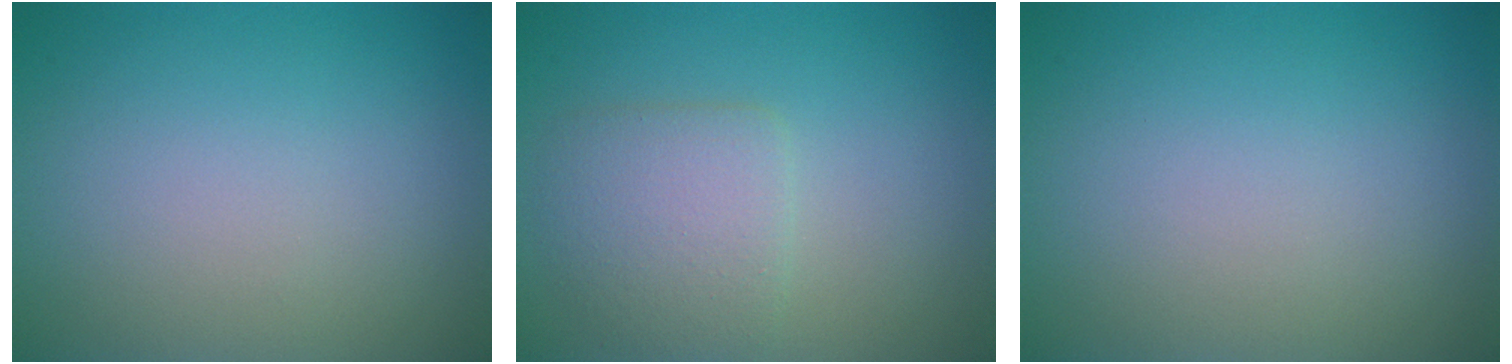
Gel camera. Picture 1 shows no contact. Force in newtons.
{"total": 3.4, "press": 3.4, "slide": 0.2}
{"total": 0.0}